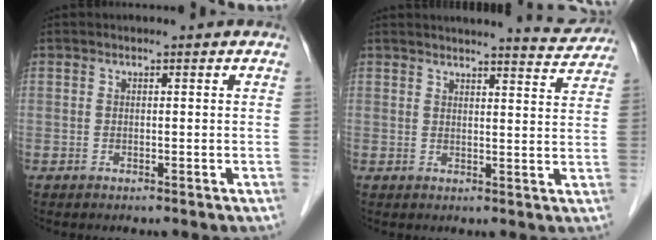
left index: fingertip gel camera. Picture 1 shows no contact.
{"total": 8.1, "force": [8.0, 0.3, 1.6], "torque": [-0.020, -0.012, 0.082]}